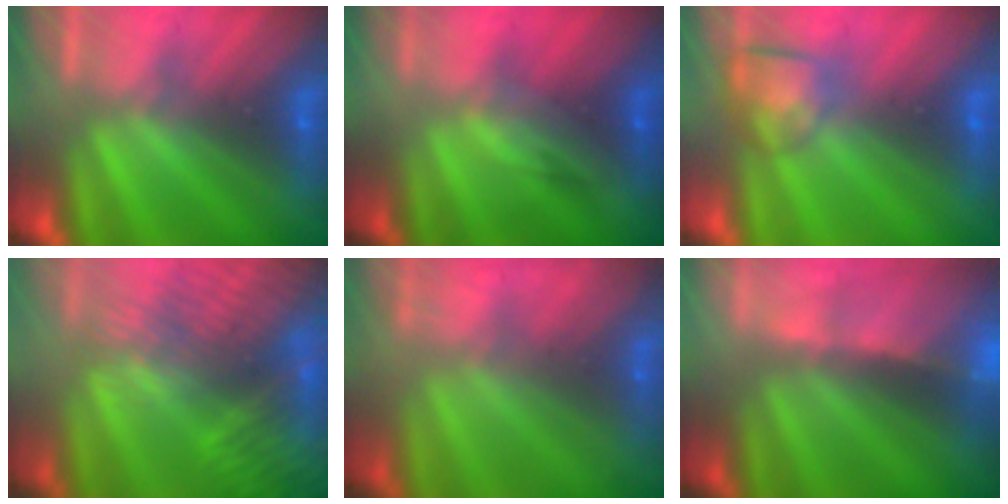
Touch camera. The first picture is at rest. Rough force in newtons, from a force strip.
{"total": 1.6}
{"total": 2.9}
{"total": 6.9}
{"total": 10.7}
{"total": 9.3}